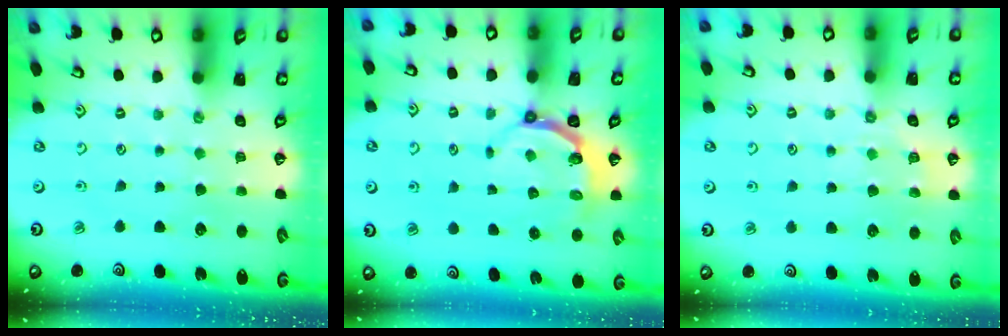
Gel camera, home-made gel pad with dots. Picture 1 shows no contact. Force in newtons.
{"total": 4.8, "press": 3.7, "slide": 3.1}
{"total": 5.2, "press": 5.1, "slide": 1.0}